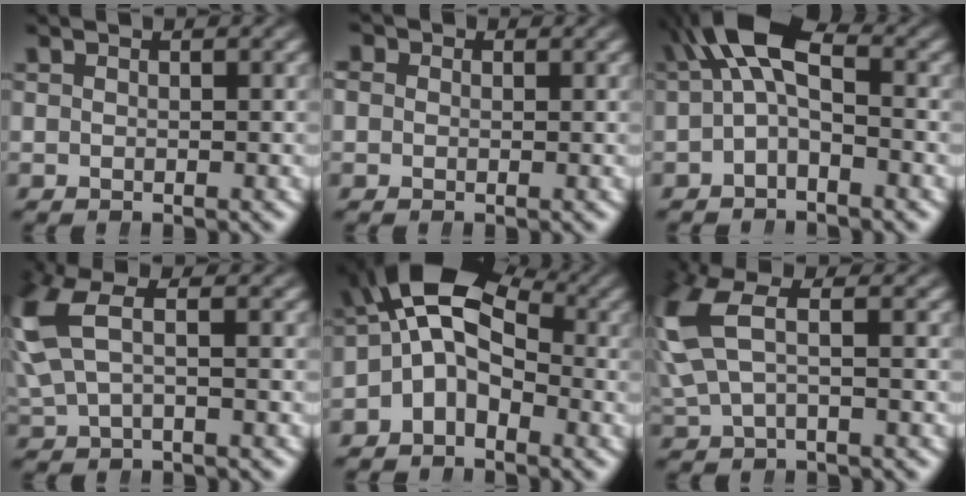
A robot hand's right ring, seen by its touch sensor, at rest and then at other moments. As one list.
[{"total": 3.4, "force": [0.1, 3.1, 1.3], "torque": [-0.037, -0.002, -0.002]}, {"total": 8.1, "force": [1.7, 5.0, 6.1], "torque": [-0.099, 0.010, 0.011]}, {"total": 7.0, "force": [1.3, 4.8, 4.8], "torque": [-0.125, 0.015, 0.017]}, {"total": 12.9, "force": [1.7, 9.4, 8.6], "torque": [-0.133, 0.009, 0.000]}, {"total": 7.7, "force": [1.7, 5.2, 5.4], "torque": [-0.136, 0.020, 0.020]}]